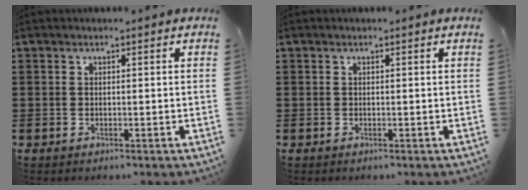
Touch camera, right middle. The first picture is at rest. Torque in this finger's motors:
{"motor_torque": [-0.36, 0.12, 0.00, -0.01]}